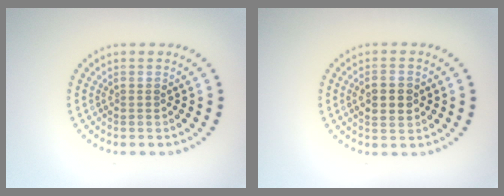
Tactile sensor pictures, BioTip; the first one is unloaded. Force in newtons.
{"total": 2.9, "press": 2.9, "slide": 0.0}